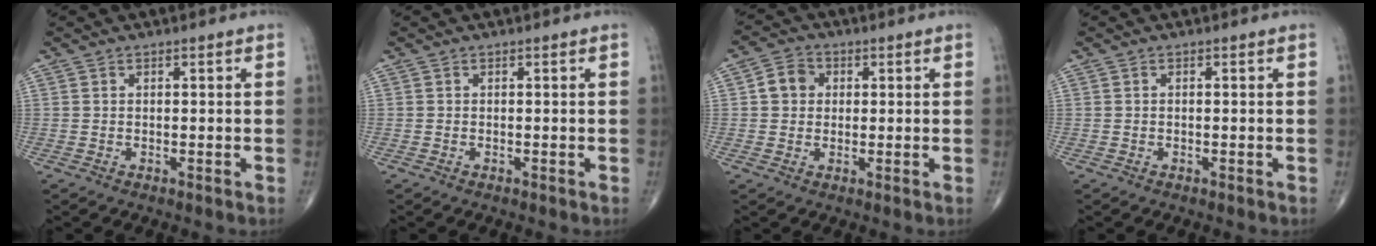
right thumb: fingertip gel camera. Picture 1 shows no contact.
{"total": 0.0}
{"total": 4.8, "force": [0.7, 4.2, 2.2], "torque": [-0.024, 0.008, 0.004]}
{"total": 0.0}